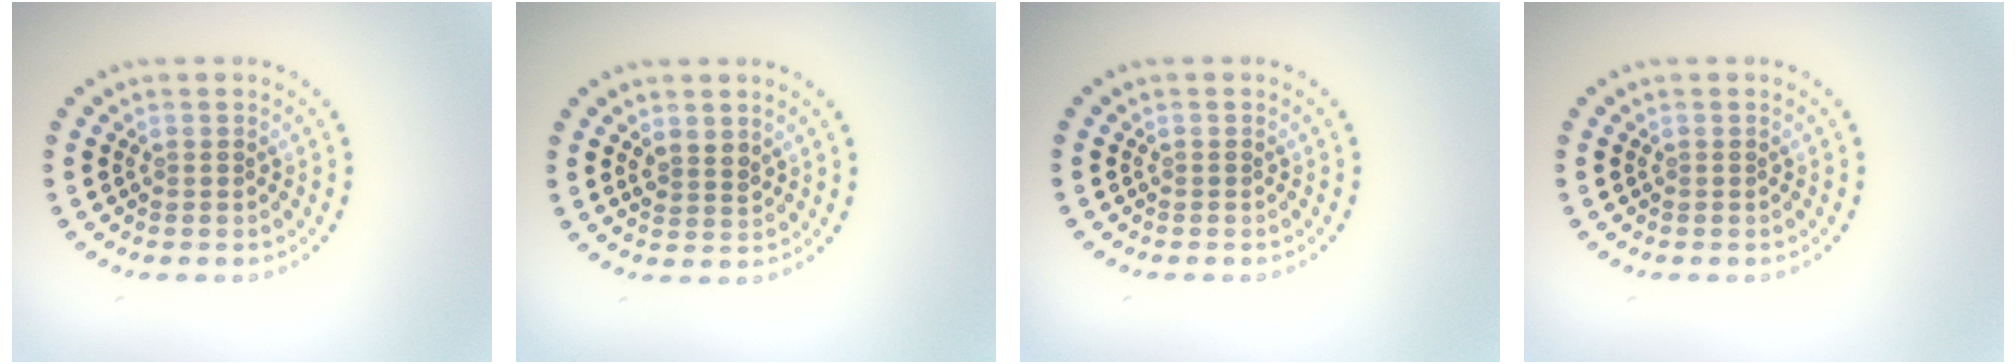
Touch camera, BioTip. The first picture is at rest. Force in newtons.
{"total": 1.6, "press": 1.4, "slide": 0.8}
{"total": 0.0}
{"total": 0.0}